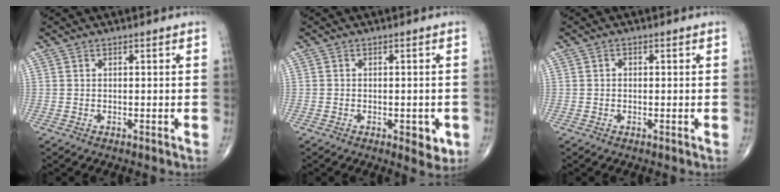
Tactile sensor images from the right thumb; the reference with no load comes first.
{"total": 4.0, "force": [-1.4, 2.0, 3.2], "torque": [-0.025, -0.003, -0.015]}
{"total": 0.7, "force": [0.0, 0.6, 0.5], "torque": [-0.005, 0.003, -0.001]}